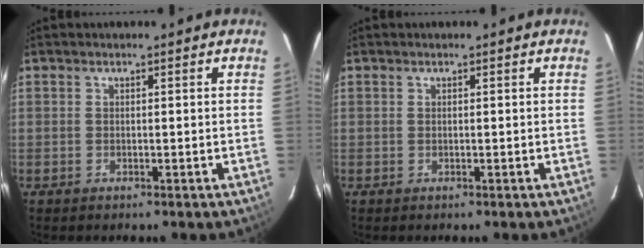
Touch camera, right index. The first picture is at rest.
{"total": 0.0}